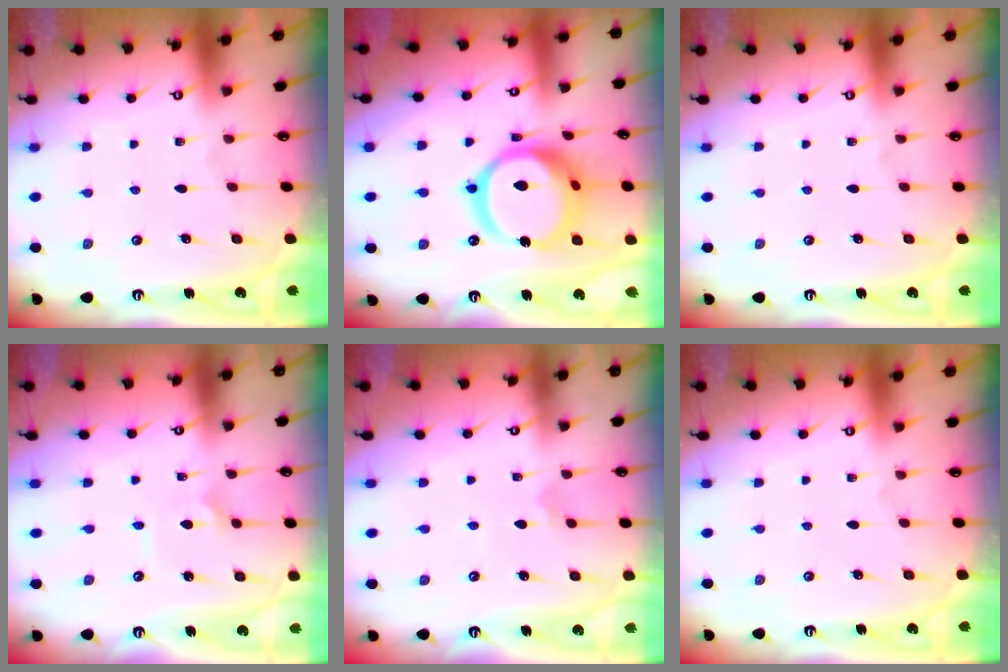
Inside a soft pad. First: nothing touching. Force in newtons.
{"total": 20.8, "press": 20.7, "slide": 2.4}
{"total": 0.0}
{"total": 1.6, "press": 1.6, "slide": 0.1}
{"total": 2.7, "press": 2.7, "slide": 0.3}
{"total": 0.0}